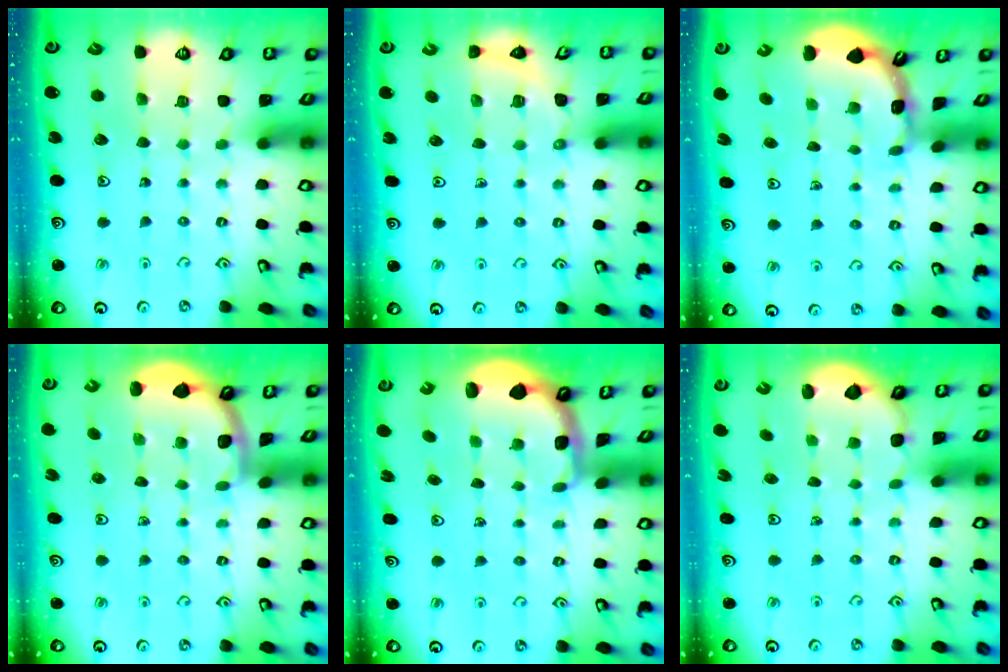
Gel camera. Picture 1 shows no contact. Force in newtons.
{"total": 5.3, "press": 4.9, "slide": 1.9}
{"total": 1.9, "press": 1.9, "slide": 0.1}
{"total": 1.9, "press": 1.9, "slide": 0.0}
{"total": 2.0, "press": 1.8, "slide": 0.9}
{"total": 2.1, "press": 1.4, "slide": 1.5}